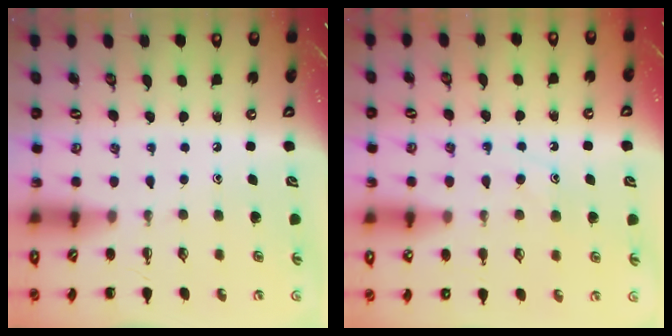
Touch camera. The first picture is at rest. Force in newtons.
{"total": 10.0, "press": 9.9, "slide": 0.7}